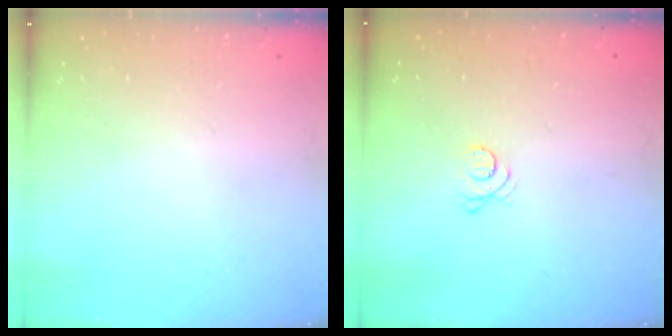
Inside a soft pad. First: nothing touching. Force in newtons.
{"total": 3.4, "press": 3.3, "slide": 0.5}